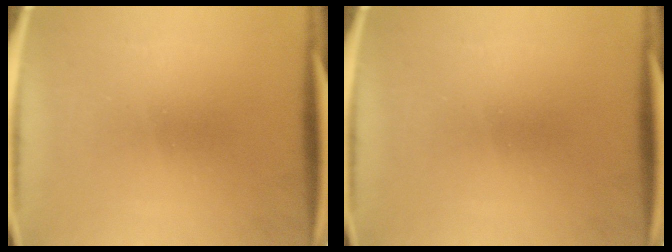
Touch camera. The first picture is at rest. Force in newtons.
{"total": 0.0}